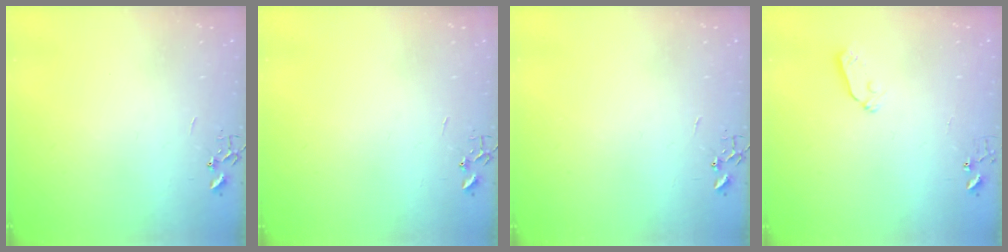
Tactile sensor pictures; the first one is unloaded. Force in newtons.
{"total": 0.0}
{"total": 0.0}
{"total": 3.6, "press": 3.5, "slide": 0.5}